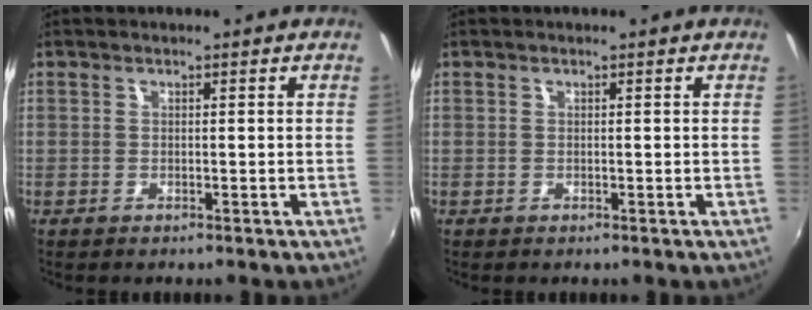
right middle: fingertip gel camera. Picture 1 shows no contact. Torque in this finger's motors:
{"motor_torque": [0.08, 0.03, -0.07, 0.00]}